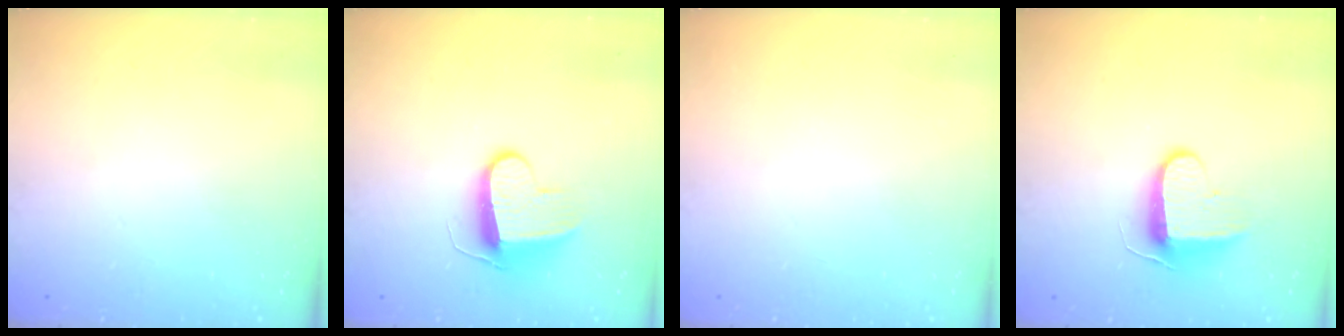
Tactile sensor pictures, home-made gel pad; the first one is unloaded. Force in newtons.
{"total": 9.0, "press": 9.0, "slide": 0.6}
{"total": 0.0}
{"total": 8.9, "press": 8.8, "slide": 1.1}